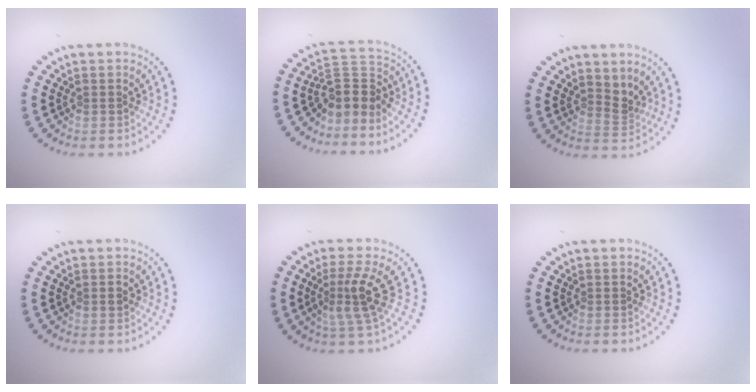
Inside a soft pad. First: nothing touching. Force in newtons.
{"total": 3.2, "press": 2.4, "slide": 2.0}
{"total": 2.2, "press": 1.5, "slide": 1.6}
{"total": 0.9, "press": 0.9, "slide": 0.0}
{"total": 3.1, "press": 2.2, "slide": 2.2}
{"total": 0.0}